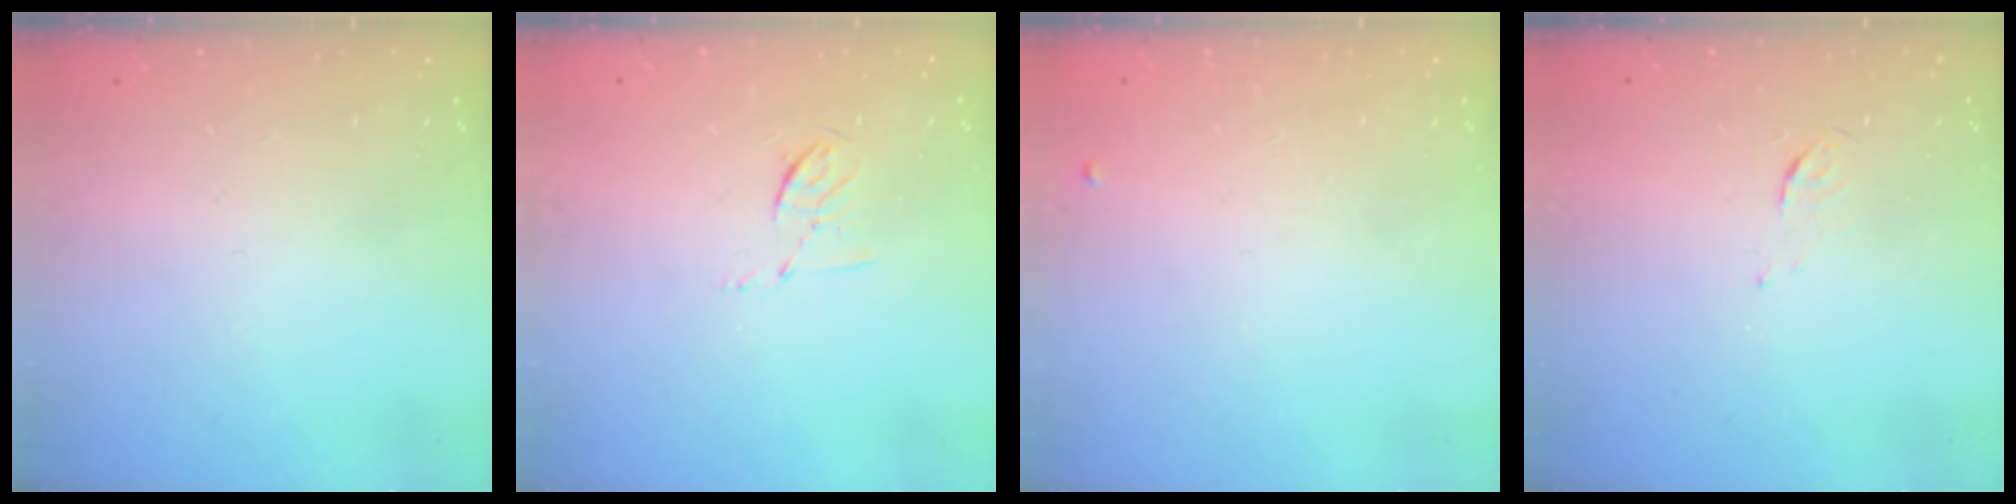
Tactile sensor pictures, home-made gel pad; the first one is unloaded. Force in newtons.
{"total": 5.4, "press": 5.1, "slide": 1.8}
{"total": 3.9, "press": 3.8, "slide": 0.6}
{"total": 3.7, "press": 3.6, "slide": 0.5}